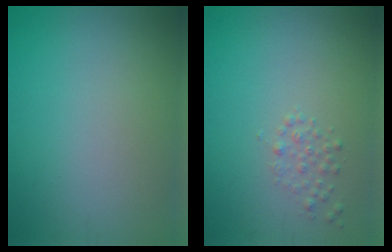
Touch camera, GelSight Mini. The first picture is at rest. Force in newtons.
{"total": 1.1, "press": 1.1, "slide": 0.0}